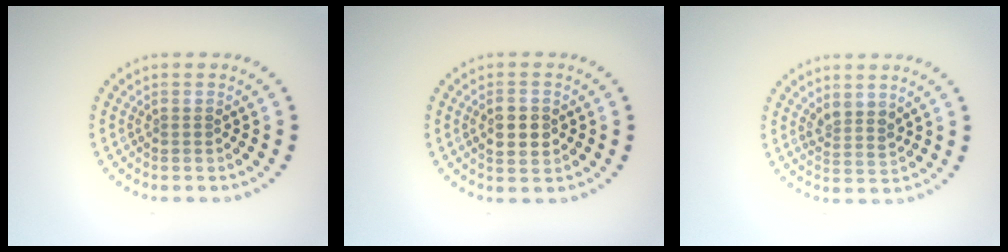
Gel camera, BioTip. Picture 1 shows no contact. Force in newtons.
{"total": 2.8, "press": 2.8, "slide": 0.2}
{"total": 2.0, "press": 1.6, "slide": 1.2}